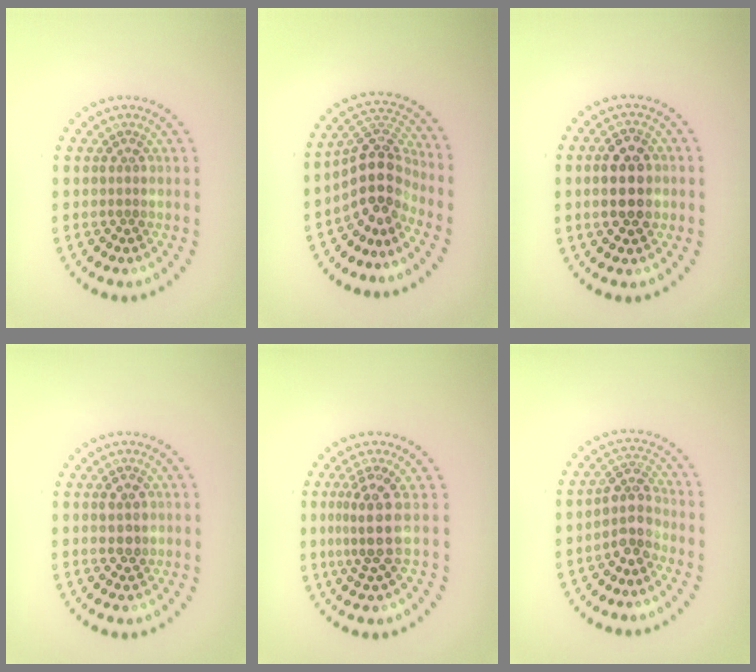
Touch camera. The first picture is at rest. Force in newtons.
{"total": 4.6, "press": 3.8, "slide": 2.6}
{"total": 4.6, "press": 4.6, "slide": 0.3}
{"total": 1.8, "press": 1.8, "slide": 0.0}
{"total": 3.2, "press": 2.4, "slide": 2.1}
{"total": 3.1, "press": 2.4, "slide": 1.9}